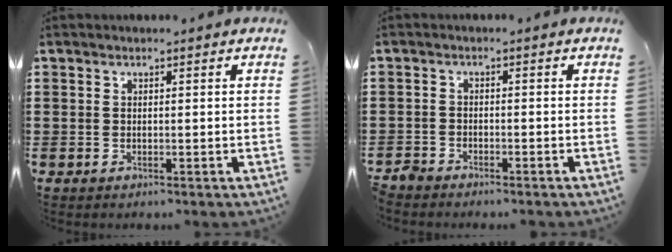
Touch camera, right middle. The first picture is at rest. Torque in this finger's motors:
{"motor_torque": [-0.05, 0.03, -0.03, 0.00]}